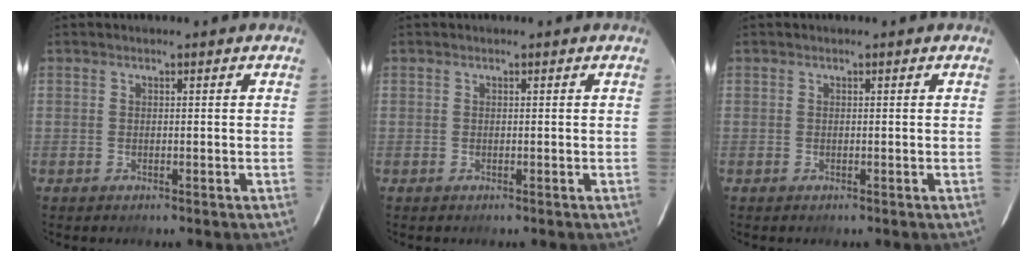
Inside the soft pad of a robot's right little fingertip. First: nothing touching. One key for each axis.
{"total": 0.0}
{"total": 0.0}